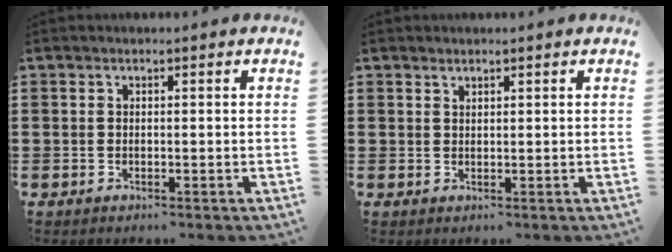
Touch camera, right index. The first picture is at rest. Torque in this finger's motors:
{"motor_torque": [-0.41, 0.23, -0.01, -0.01]}